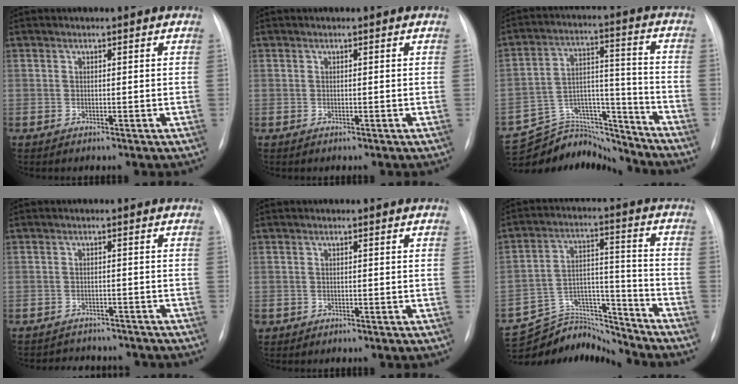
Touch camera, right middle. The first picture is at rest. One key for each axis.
{"total": 0.0}
{"total": 13.6, "fx": -13.3, "fy": 2.8, "fz": 0.0, "tx": 0.009, "ty": 0.059, "tz": -0.219}
{"total": 7.1, "fx": -6.6, "fy": 2.4, "fz": 0.8, "tx": -0.010, "ty": 0.010, "tz": -0.077}
{"total": 0.9, "fx": -0.3, "fy": 0.8, "fz": 0.2, "tx": -0.003, "ty": 0.005, "tz": 0.000}
{"total": 11.3, "fx": -11.1, "fy": 1.8, "fz": -0.8, "tx": 0.020, "ty": 0.055, "tz": -0.191}